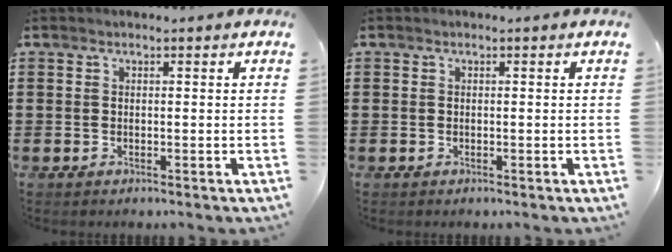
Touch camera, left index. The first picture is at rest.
{"total": 0.0}